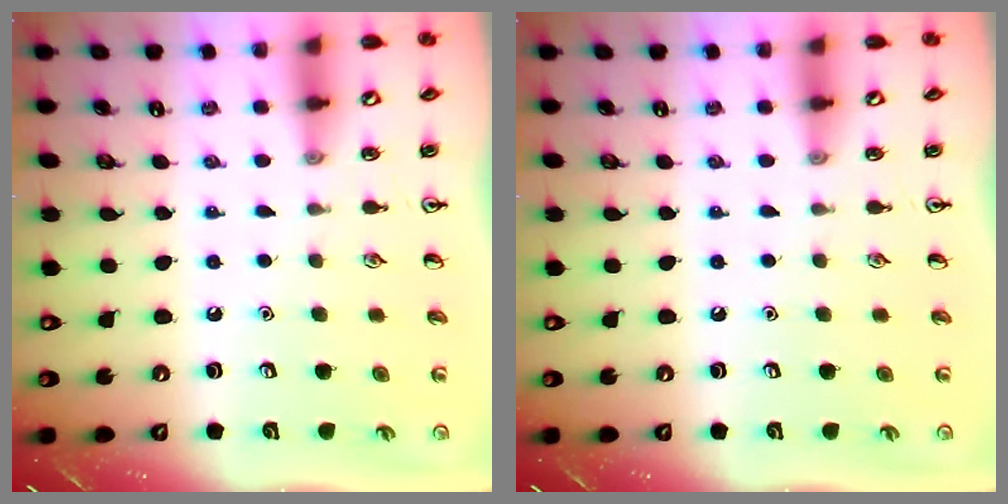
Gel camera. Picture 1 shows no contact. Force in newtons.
{"total": 0.0}